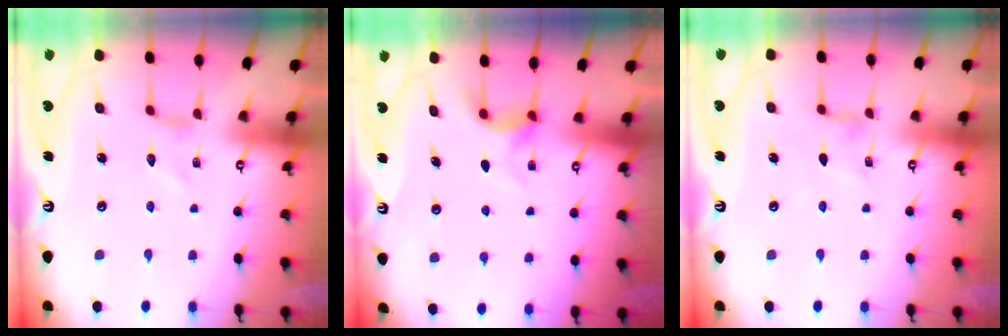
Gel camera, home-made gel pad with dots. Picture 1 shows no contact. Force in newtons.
{"total": 5.4, "press": 5.4, "slide": 0.4}
{"total": 0.0}